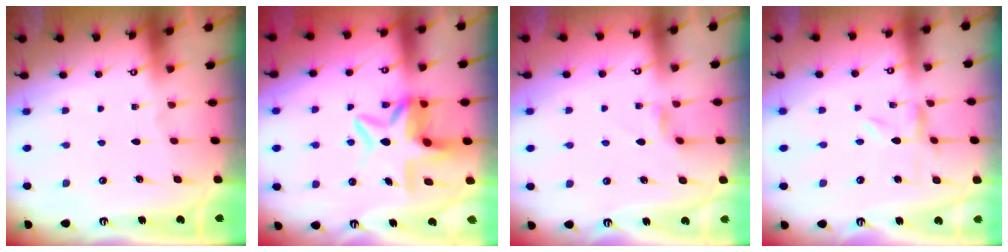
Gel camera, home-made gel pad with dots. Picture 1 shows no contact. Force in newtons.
{"total": 10.0, "press": 10.0, "slide": 0.9}
{"total": 2.5, "press": 2.5, "slide": 0.4}
{"total": 1.5, "press": 1.5, "slide": 0.2}